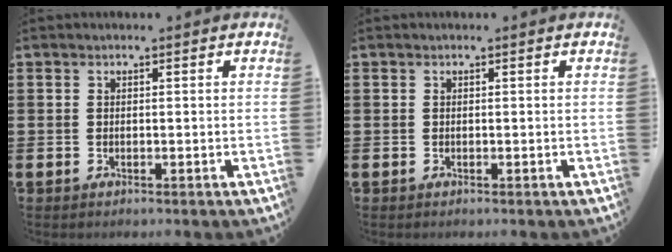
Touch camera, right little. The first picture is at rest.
{"total": 0.0}